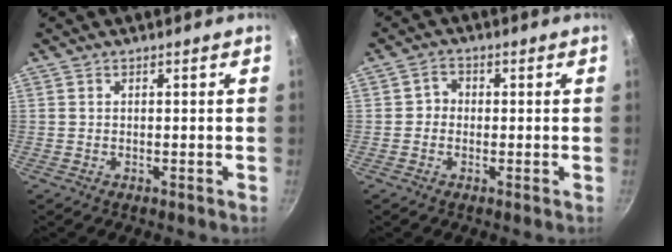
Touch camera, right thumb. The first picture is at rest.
{"total": 2.4, "force": [-0.4, 2.2, 1.0], "torque": [-0.003, 0.009, -0.012]}